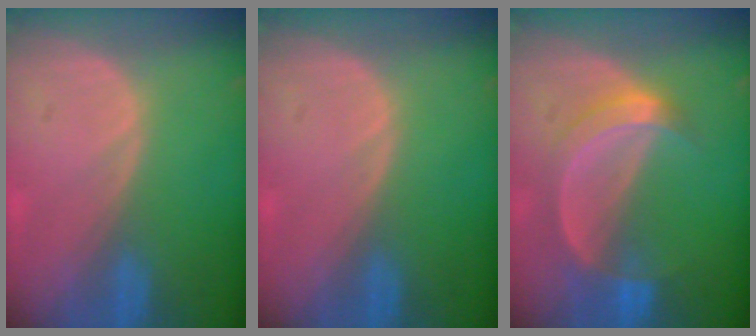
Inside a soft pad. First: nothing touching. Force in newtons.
{"total": 0.0}
{"total": 5.9, "press": 5.5, "slide": 2.1}